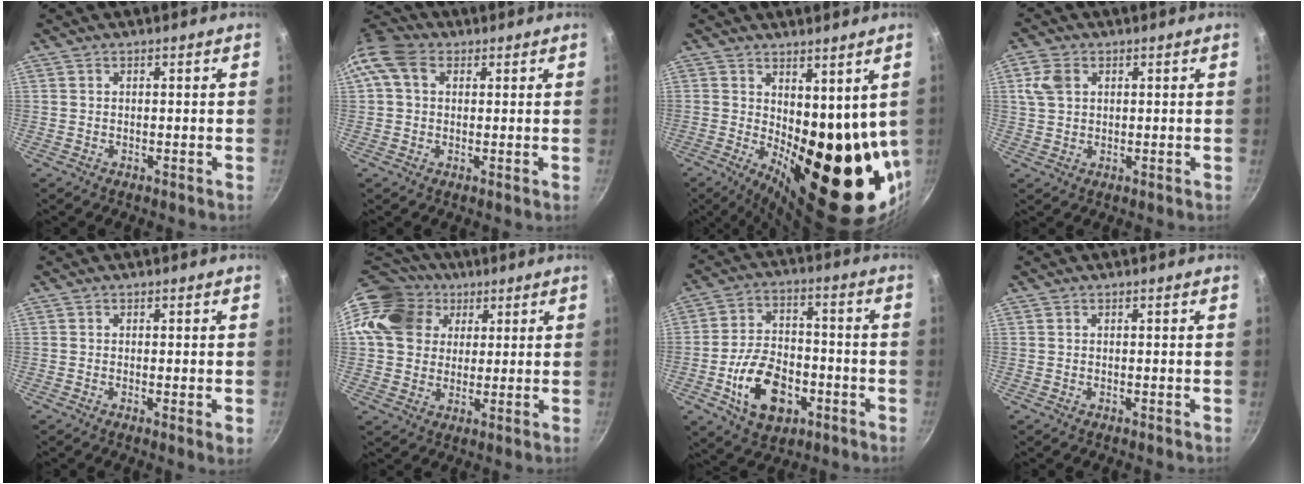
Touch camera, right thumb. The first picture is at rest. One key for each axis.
{"total": 8.1, "fx": 2.3, "fy": 5.9, "fz": 5.1, "tx": -0.092, "ty": 0.015, "tz": 0.027}
{"total": 18.5, "fx": 1.1, "fy": 8.7, "fz": 16.2, "tx": -0.182, "ty": -0.046, "tz": 0.038}
{"total": 4.9, "fx": 1.4, "fy": 3.7, "fz": 2.9, "tx": -0.047, "ty": 0.002, "tz": 0.026}
{"total": 1.9, "fx": -0.2, "fy": 0.2, "fz": 1.9, "tx": -0.030, "ty": -0.008, "tz": -0.007}
{"total": 16.8, "fx": 5.4, "fy": 13.8, "fz": 7.9, "tx": -0.131, "ty": 0.026, "tz": 0.088}
{"total": 14.7, "fx": -5.2, "fy": 9.5, "fz": 10.0, "tx": -0.149, "ty": 0.030, "tz": -0.083}
{"total": 0.0}